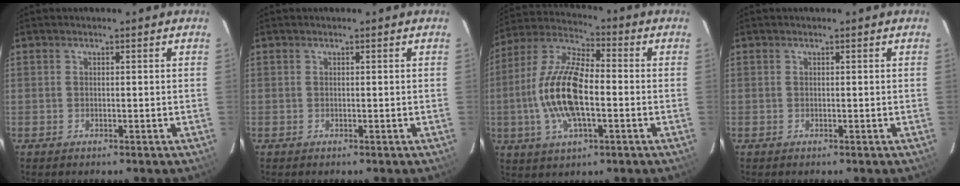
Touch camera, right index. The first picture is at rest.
{"total": 0.0}
{"total": 15.7, "force": [-2.5, 6.4, 14.1], "torque": [-0.293, 0.003, -0.052]}
{"total": 0.0}